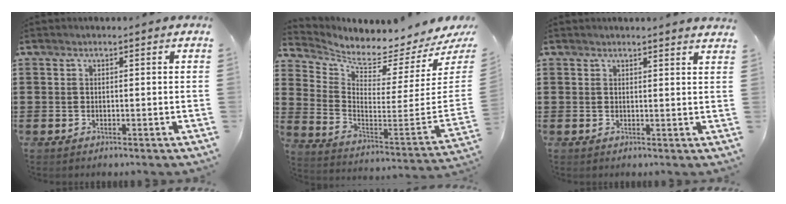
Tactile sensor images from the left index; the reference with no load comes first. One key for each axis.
{"total": 3.1, "fx": 2.7, "fy": 0.2, "fz": 1.4, "tx": -0.044, "ty": -0.060, "tz": 0.037}
{"total": 1.6, "fx": 1.6, "fy": -0.3, "fz": 0.2, "tx": 0.001, "ty": -0.006, "tz": 0.030}